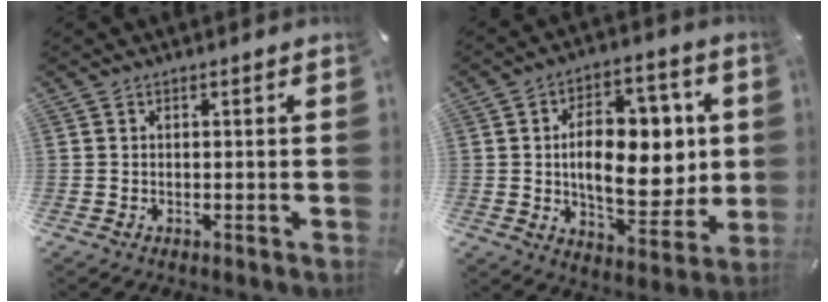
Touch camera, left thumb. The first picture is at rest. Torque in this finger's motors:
{"motor_torque": [2.00, 2.53, 0.40, -0.09, 0.43]}